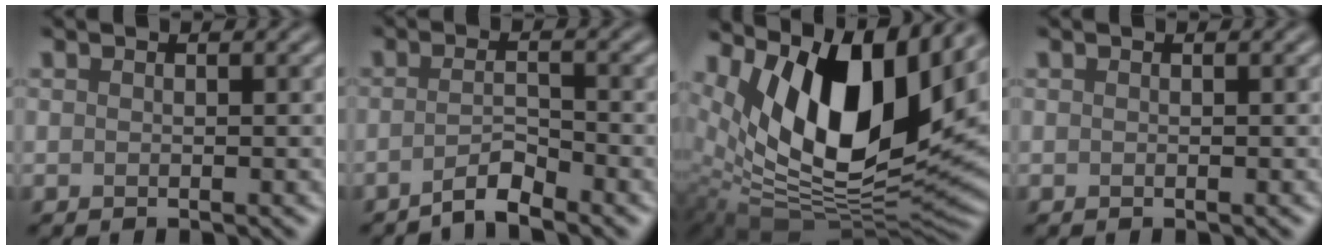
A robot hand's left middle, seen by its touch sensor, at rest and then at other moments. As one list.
[{"total": 2.3, "force": [-1.8, 0.3, 1.4], "torque": [-0.019, 0.007, -0.043]}, {"total": 14.4, "force": [6.1, 6.8, 11.1], "torque": [-0.189, -0.005, 0.108]}, {"total": 0.0}]